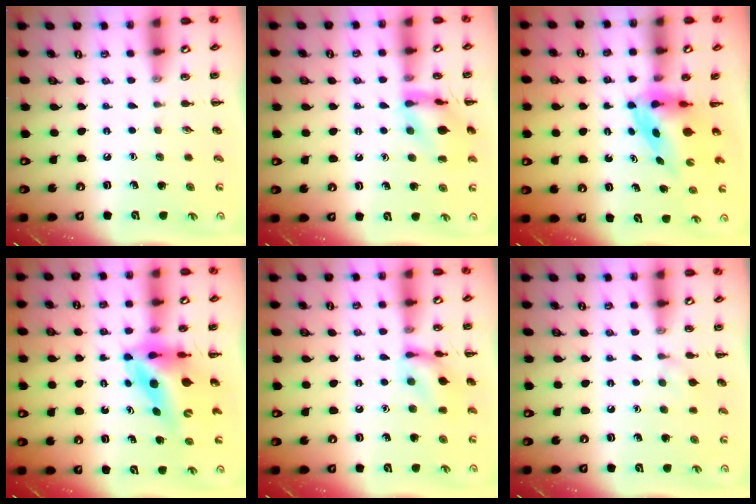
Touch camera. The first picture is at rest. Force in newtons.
{"total": 12.4, "press": 12.4, "slide": 0.6}
{"total": 3.8, "press": 3.7, "slide": 0.9}
{"total": 10.0, "press": 9.5, "slide": 3.2}
{"total": 11.5, "press": 11.4, "slide": 0.9}
{"total": 5.4, "press": 4.9, "slide": 2.1}